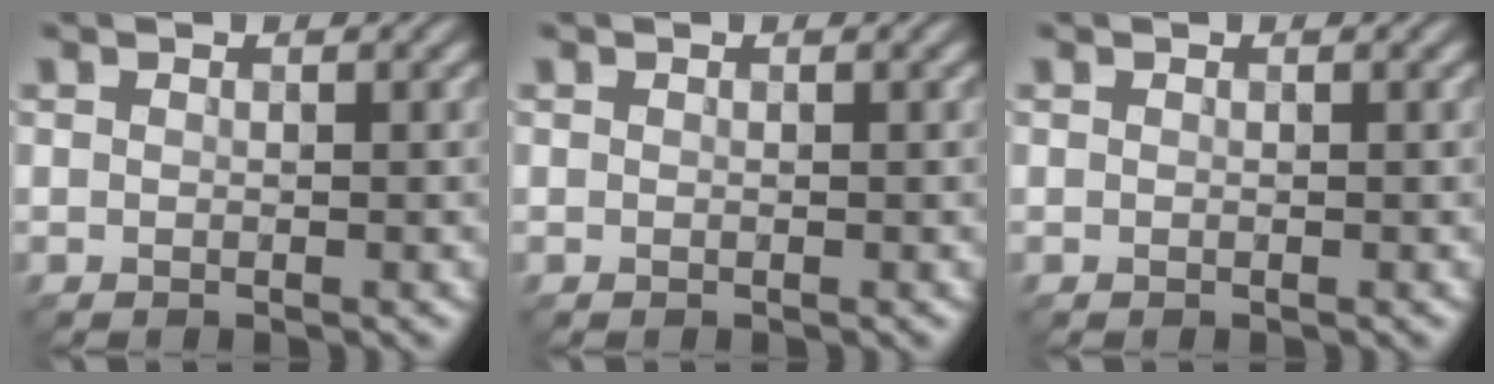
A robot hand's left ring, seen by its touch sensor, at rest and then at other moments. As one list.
[{"total": 0.0}, {"total": 0.0}]